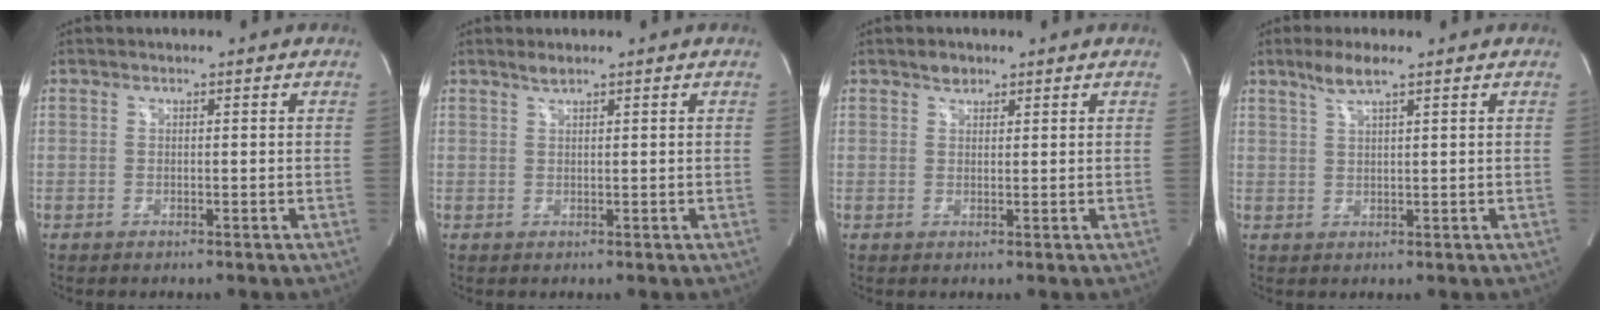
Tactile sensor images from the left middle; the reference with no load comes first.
{"total": 0.9, "force": [0.8, -0.1, 0.3], "torque": [-0.010, 0.001, 0.019]}
{"total": 1.4, "force": [1.1, 0.9, 0.4], "torque": [-0.008, 0.002, 0.017]}
{"total": 3.5, "force": [2.5, 0.1, 2.5], "torque": [-0.058, 0.002, 0.050]}